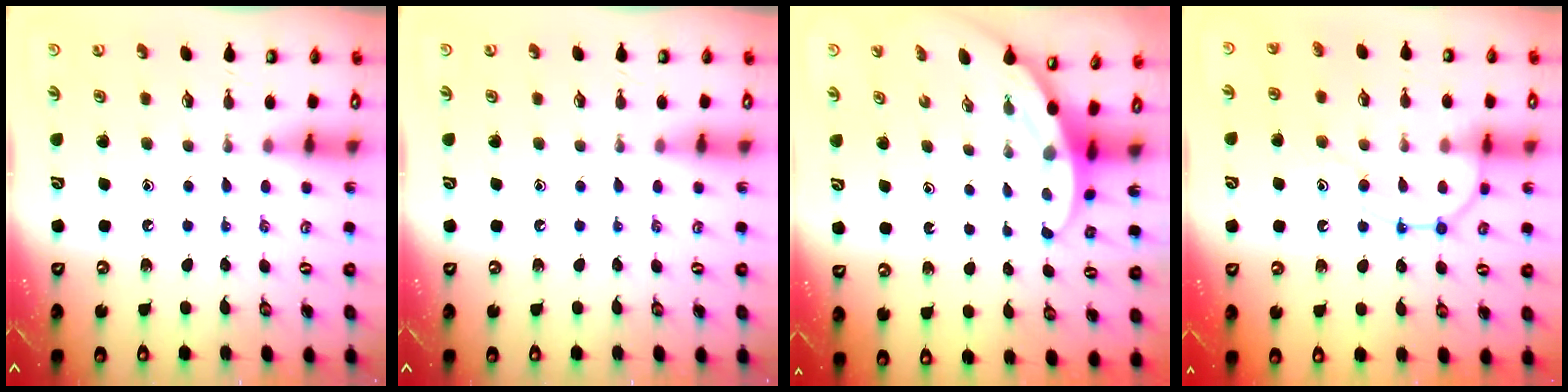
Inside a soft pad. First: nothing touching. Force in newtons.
{"total": 0.0}
{"total": 3.2, "press": 3.2, "slide": 0.1}
{"total": 12.6, "press": 12.6, "slide": 0.5}